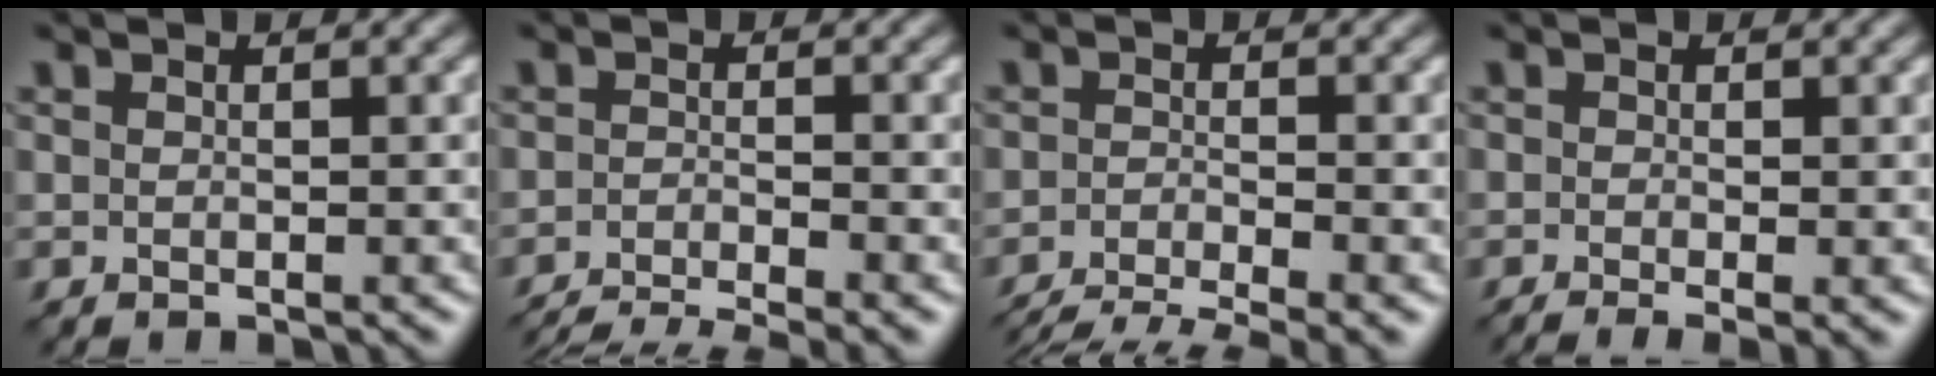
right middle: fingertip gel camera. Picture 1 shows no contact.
{"total": 5.3, "force": [-4.6, 0.7, 2.7], "torque": [-0.043, -0.015, -0.086]}
{"total": 5.7, "force": [-4.6, 1.0, 3.2], "torque": [-0.055, -0.019, -0.085]}
{"total": 2.8, "force": [-1.0, 0.7, 2.5], "torque": [-0.036, -0.009, -0.018]}